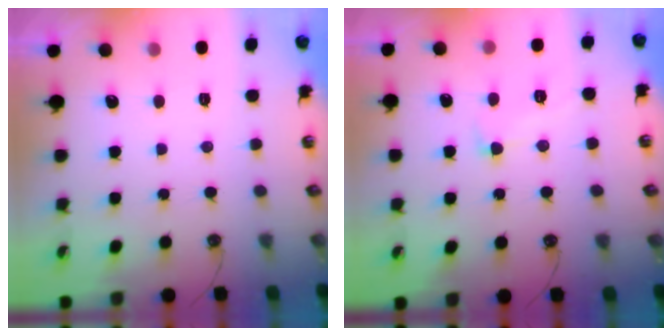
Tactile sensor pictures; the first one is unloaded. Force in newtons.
{"total": 1.6, "press": 1.4, "slide": 0.8}